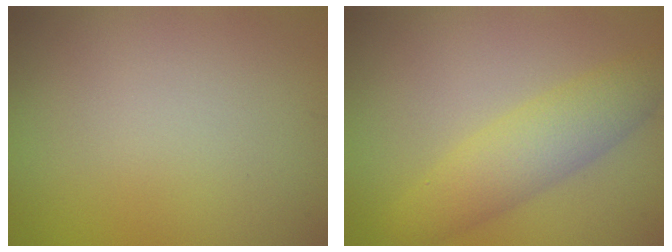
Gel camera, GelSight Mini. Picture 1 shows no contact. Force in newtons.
{"total": 4.6, "press": 4.6, "slide": 0.2}